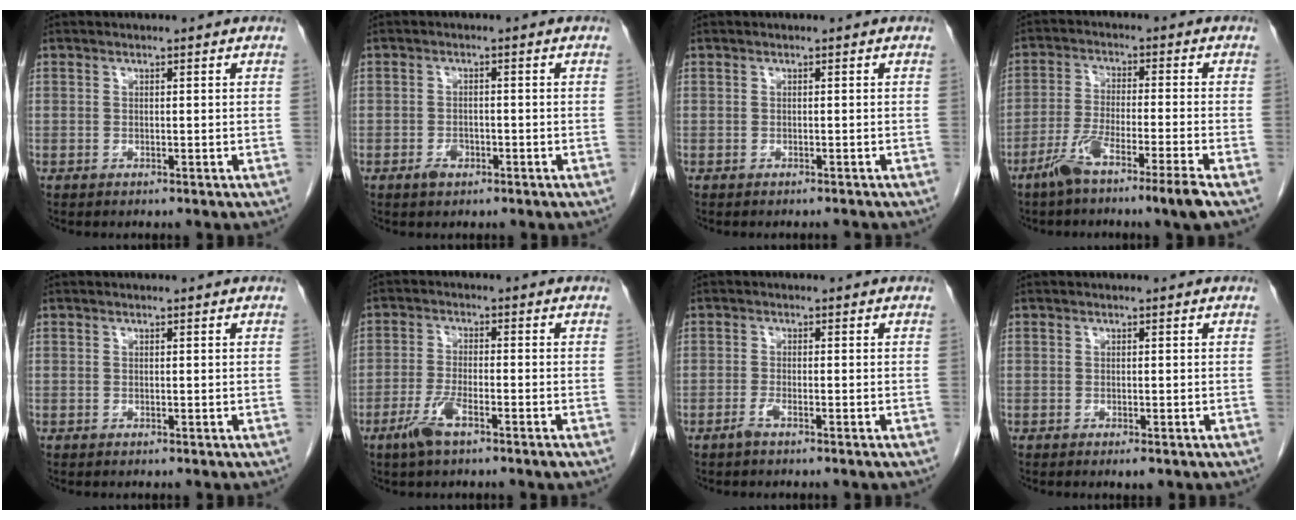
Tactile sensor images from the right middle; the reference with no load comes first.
{"total": 2.2, "force": [-1.2, 1.3, 1.3], "torque": [-0.022, 0.003, -0.016]}
{"total": 0.8, "force": [-0.8, -0.2, 0.0], "torque": [-0.004, -0.003, -0.009]}
{"total": 8.1, "force": [-5.3, -0.6, 6.1], "torque": [-0.112, -0.014, -0.101]}
{"total": 0.0}
{"total": 4.9, "force": [-3.0, 0.6, 3.8], "torque": [-0.081, -0.005, -0.061]}
{"total": 1.5, "force": [-1.0, -0.2, 1.0], "torque": [-0.024, -0.001, -0.023]}
{"total": 1.3, "force": [-0.8, 0.3, 1.0], "torque": [-0.011, -0.003, -0.008]}